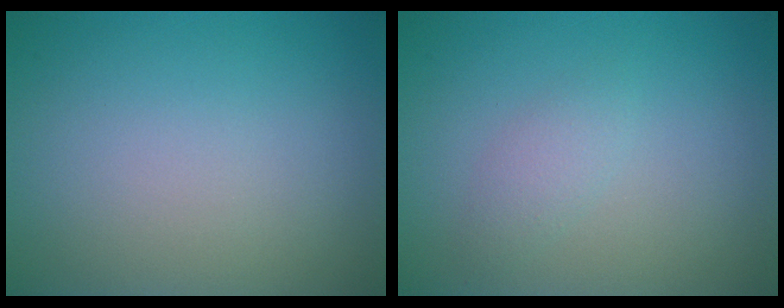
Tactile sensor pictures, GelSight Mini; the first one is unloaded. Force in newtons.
{"total": 1.3, "press": 1.3, "slide": 0.0}